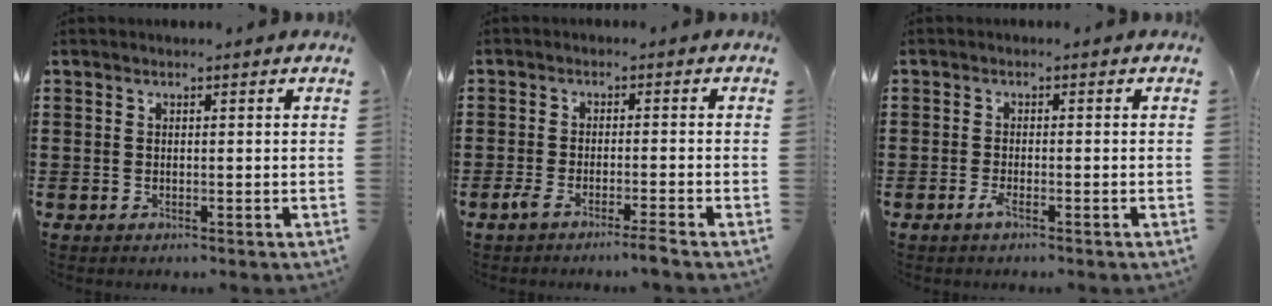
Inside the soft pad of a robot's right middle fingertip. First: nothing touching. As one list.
[{"total": 3.1, "force": [-2.5, -0.3, 1.9], "torque": [-0.038, -0.006, -0.047]}, {"total": 1.7, "force": [-1.0, 0.1, 1.3], "torque": [-0.032, -0.007, -0.021]}]